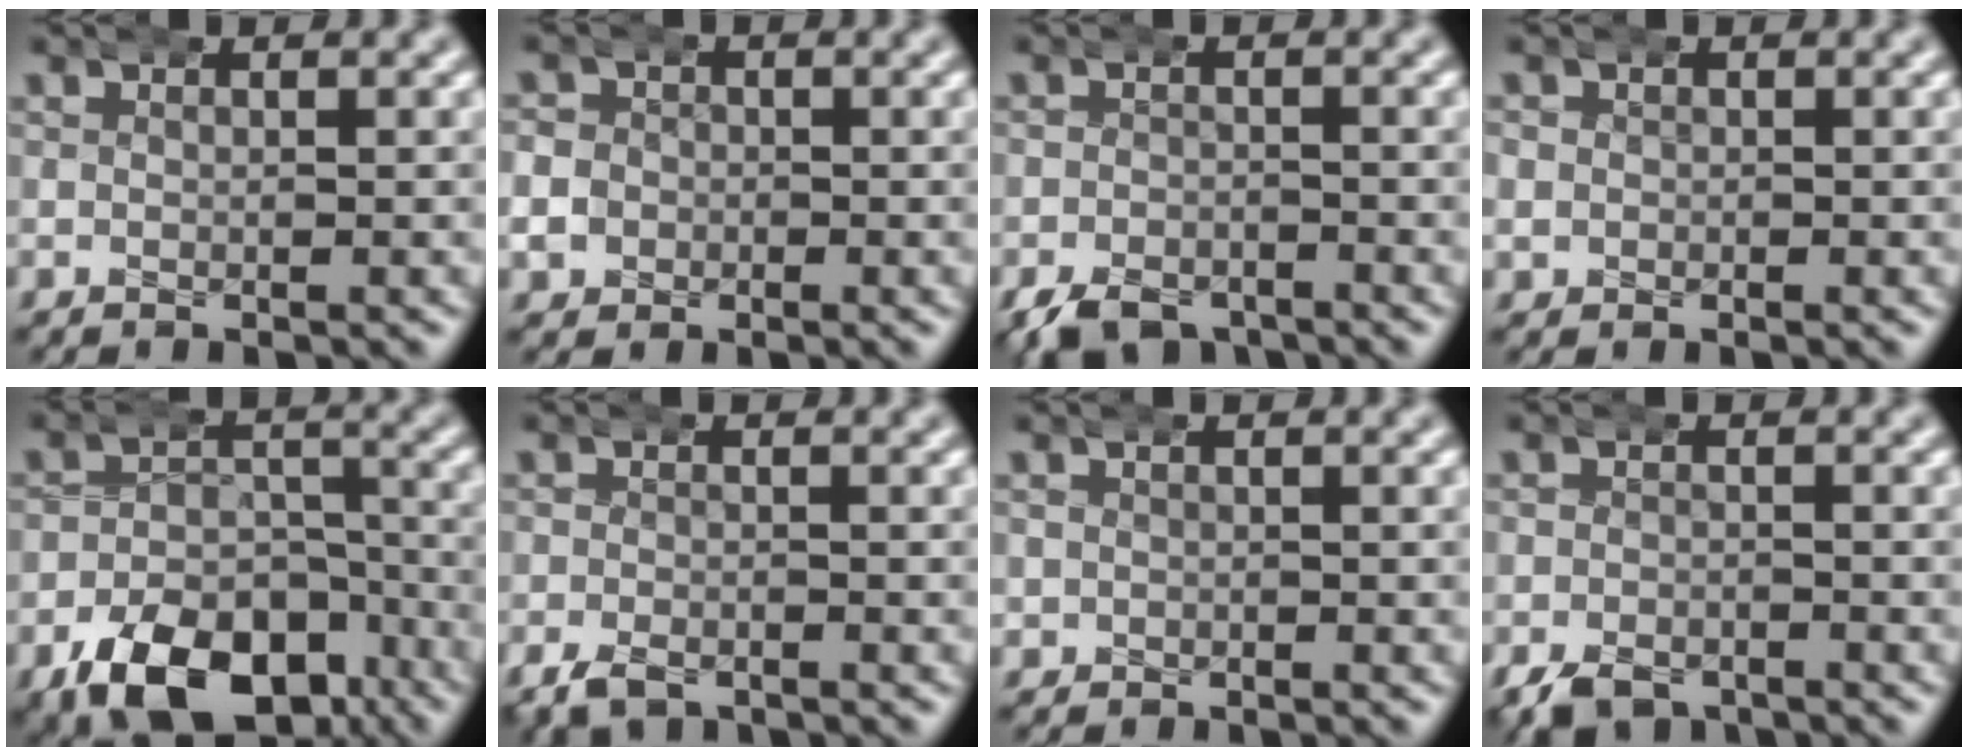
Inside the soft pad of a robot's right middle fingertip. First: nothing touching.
{"total": 3.0, "force": [-0.4, 2.9, 0.5], "torque": [-0.019, 0.000, -0.012]}
{"total": 3.9, "force": [-3.2, 1.9, 1.3], "torque": [-0.018, -0.013, -0.049]}
{"total": 1.4, "force": [0.1, 1.4, 0.2], "torque": [-0.008, 0.003, 0.001]}
{"total": 11.1, "force": [-7.8, 6.1, 4.9], "torque": [-0.062, -0.027, -0.119]}
{"total": 2.3, "force": [-1.8, 1.1, 1.0], "torque": [-0.021, -0.006, -0.026]}
{"total": 0.8, "force": [0.1, 0.8, -0.1], "torque": [-0.002, 0.003, 0.004]}
{"total": 3.0, "force": [-2.4, 1.4, 1.0], "torque": [-0.019, -0.010, -0.036]}